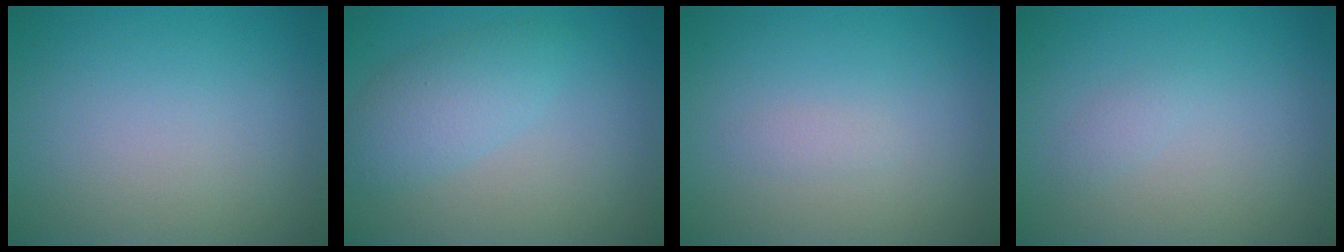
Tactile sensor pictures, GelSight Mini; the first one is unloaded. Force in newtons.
{"total": 3.4, "press": 3.4, "slide": 0.0}
{"total": 0.6, "press": 0.6, "slide": 0.0}
{"total": 0.7, "press": 0.7, "slide": 0.0}